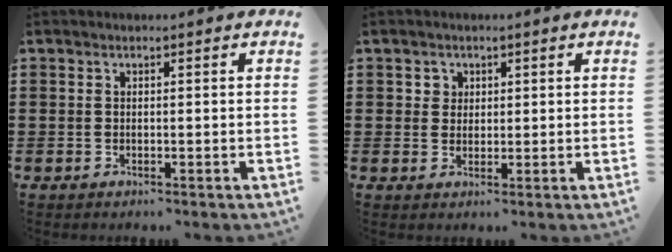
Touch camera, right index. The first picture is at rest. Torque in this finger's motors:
{"motor_torque": [0.01, 0.00, 0.00, 0.01]}